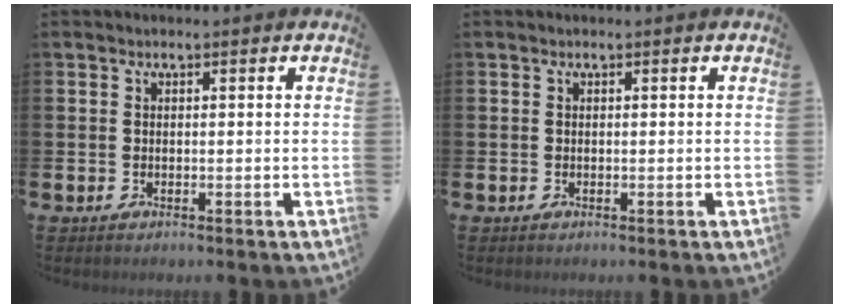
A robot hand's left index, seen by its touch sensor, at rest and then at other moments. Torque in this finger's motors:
{"motor_torque": [0.00, 0.00, 0.00, 0.00]}